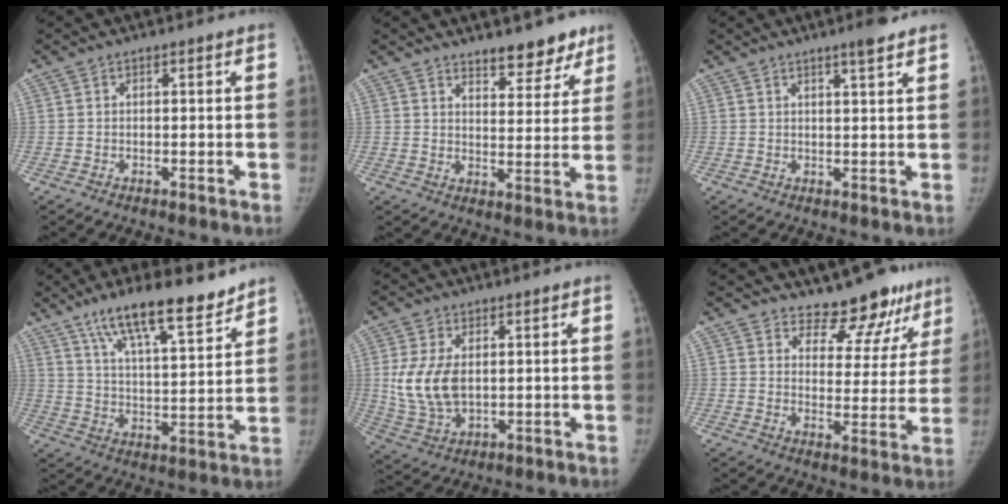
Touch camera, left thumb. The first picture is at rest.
{"total": 8.5, "force": [6.7, 3.6, 3.8], "torque": [-0.009, -0.044, 0.094]}
{"total": 3.5, "force": [2.6, 0.2, 2.3], "torque": [-0.034, -0.018, 0.039]}
{"total": 15.6, "force": [11.4, 3.8, 9.9], "torque": [-0.139, -0.061, 0.195]}
{"total": 10.5, "force": [1.1, 6.5, 8.2], "torque": [-0.165, -0.010, 0.033]}
{"total": 11.7, "force": [10.2, 5.2, 2.4], "torque": [0.020, -0.084, 0.125]}